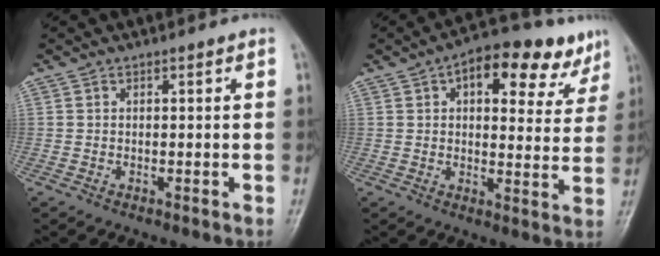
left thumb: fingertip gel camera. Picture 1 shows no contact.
{"total": 15.2, "force": [8.1, 7.6, 10.4], "torque": [-0.088, -0.007, 0.105]}